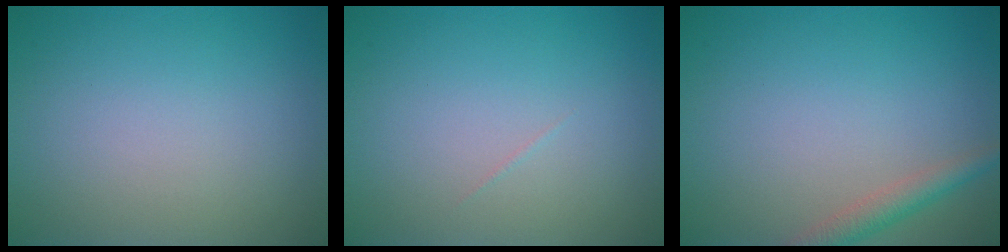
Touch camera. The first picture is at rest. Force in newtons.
{"total": 0.0}
{"total": 2.2, "press": 2.2, "slide": 0.1}